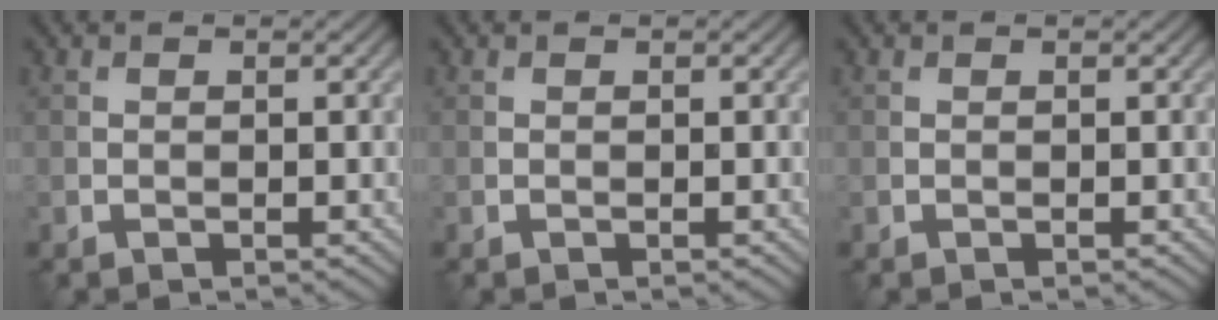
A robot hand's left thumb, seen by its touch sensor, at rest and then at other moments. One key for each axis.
{"total": 0.0}
{"total": 0.0}